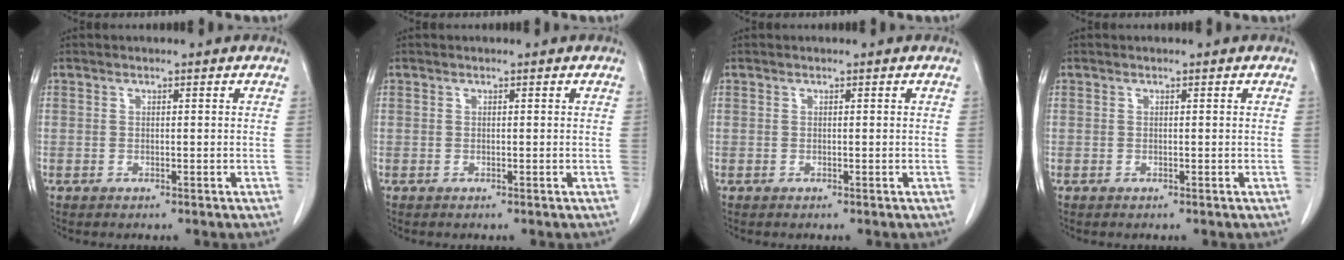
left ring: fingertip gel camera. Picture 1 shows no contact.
{"total": 0.0}
{"total": 0.0}
{"total": 0.0}